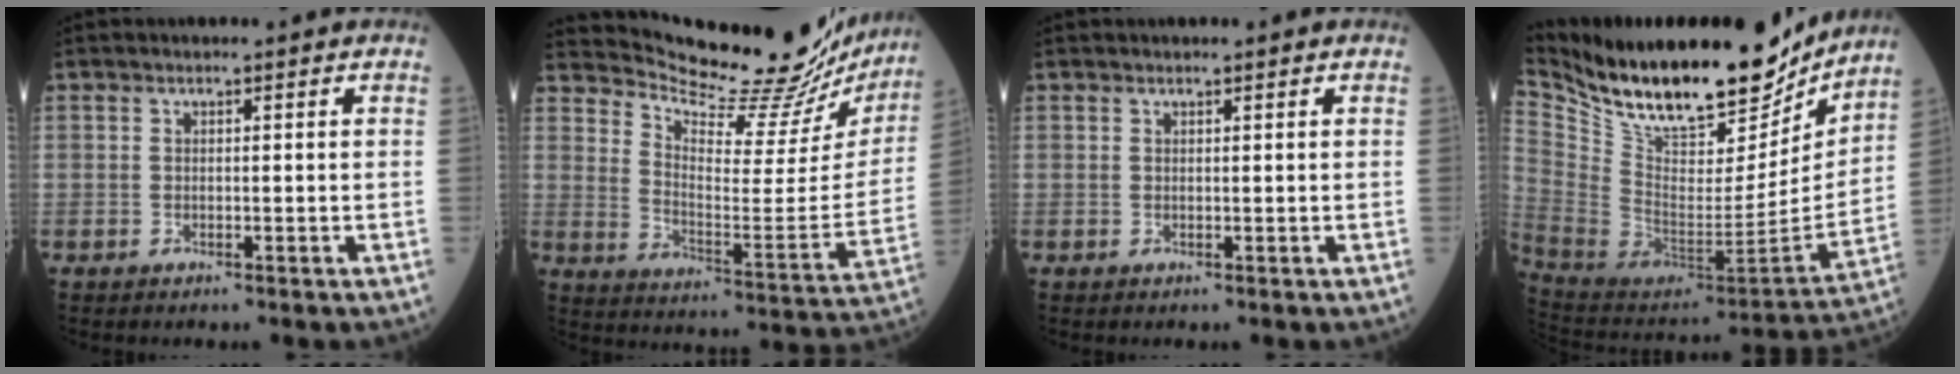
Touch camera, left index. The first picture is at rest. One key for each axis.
{"total": 24.9, "fx": 23.6, "fy": 3.8, "fz": 6.9, "tx": -0.111, "ty": -0.089, "tz": 0.306}
{"total": 0.5, "fx": 0.5, "fy": 0.0, "fz": 0.2, "tx": -0.007, "ty": 0.006, "tz": 0.009}
{"total": 26.4, "fx": 21.4, "fy": 8.2, "fz": 13.2, "tx": -0.247, "ty": -0.025, "tz": 0.344}